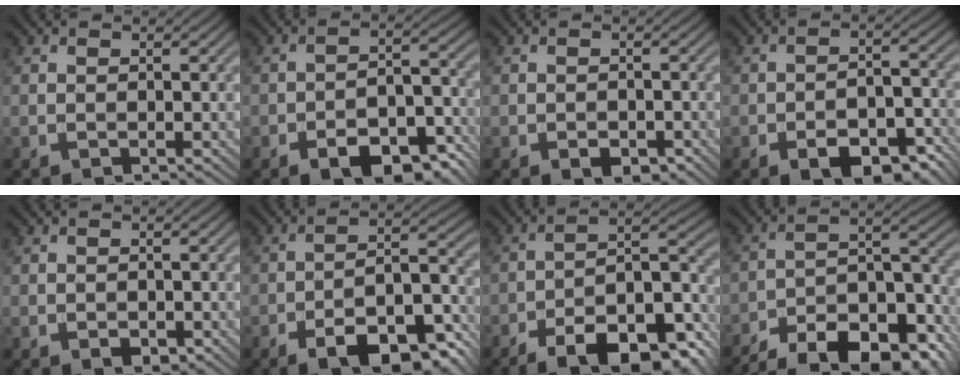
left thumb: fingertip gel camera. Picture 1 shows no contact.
{"total": 9.6, "force": [-5.8, 4.4, 6.3], "torque": [-0.090, 0.002, -0.093]}
{"total": 2.3, "force": [-1.2, 1.3, 1.5], "torque": [-0.021, -0.002, -0.017]}
{"total": 8.4, "force": [-4.9, 4.0, 5.6], "torque": [-0.079, 0.002, -0.073]}
{"total": 1.2, "force": [-0.6, 0.8, 0.8], "torque": [-0.009, -0.001, -0.008]}
{"total": 12.8, "force": [-8.3, 4.1, 8.8], "torque": [-0.133, 0.005, -0.134]}
{"total": 16.0, "force": [-11.5, 5.0, 9.9], "torque": [-0.156, 0.001, -0.173]}
{"total": 15.4, "force": [-11.9, 5.3, 8.2], "torque": [-0.147, -0.002, -0.186]}